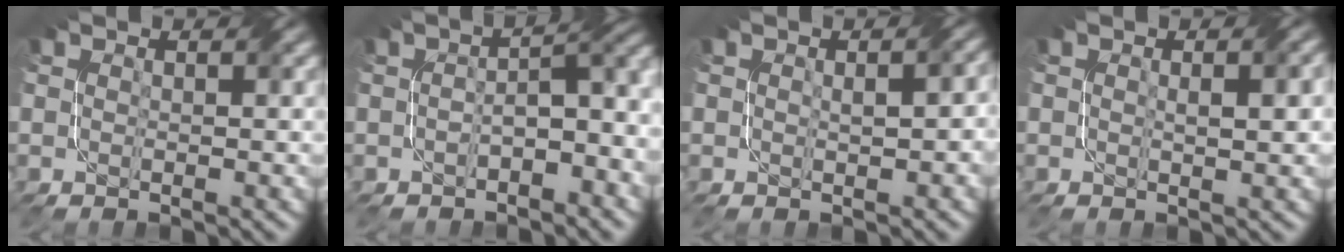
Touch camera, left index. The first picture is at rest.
{"total": 4.5, "force": [-1.1, 1.8, 3.9], "torque": [-0.053, 0.010, -0.021]}
{"total": 2.2, "force": [0.1, 0.7, 2.1], "torque": [-0.034, 0.005, 0.005]}
{"total": 2.6, "force": [0.2, 0.5, 2.5], "torque": [-0.039, 0.004, 0.003]}